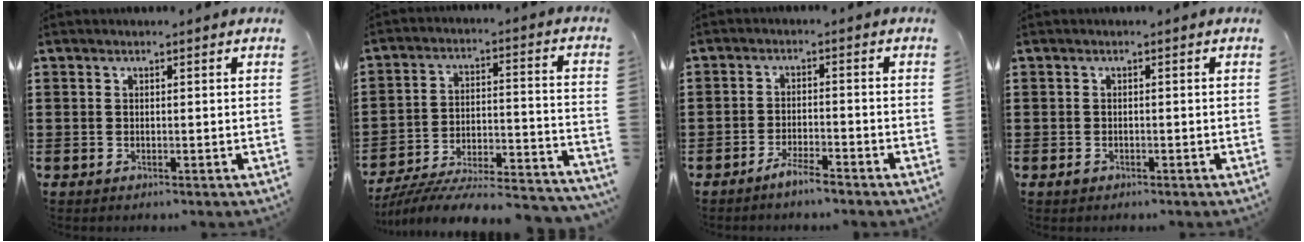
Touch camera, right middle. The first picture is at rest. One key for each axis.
{"total": 7.0, "fx": -6.5, "fy": 0.4, "fz": 2.5, "tx": -0.044, "ty": -0.006, "tz": -0.131}
{"total": 3.0, "fx": -2.8, "fy": 0.2, "fz": 1.1, "tx": -0.029, "ty": 0.001, "tz": -0.056}
{"total": 0.8, "fx": -0.5, "fy": 0.4, "fz": 0.4, "tx": -0.009, "ty": -0.001, "tz": -0.009}